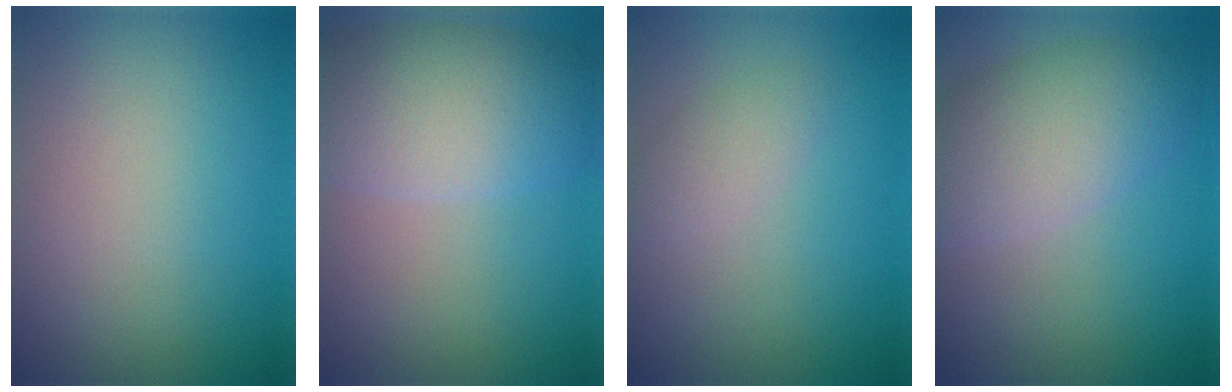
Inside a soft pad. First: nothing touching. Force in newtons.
{"total": 7.2, "press": 7.2, "slide": 0.4}
{"total": 1.6, "press": 1.6, "slide": 0.2}
{"total": 5.9, "press": 5.8, "slide": 0.4}